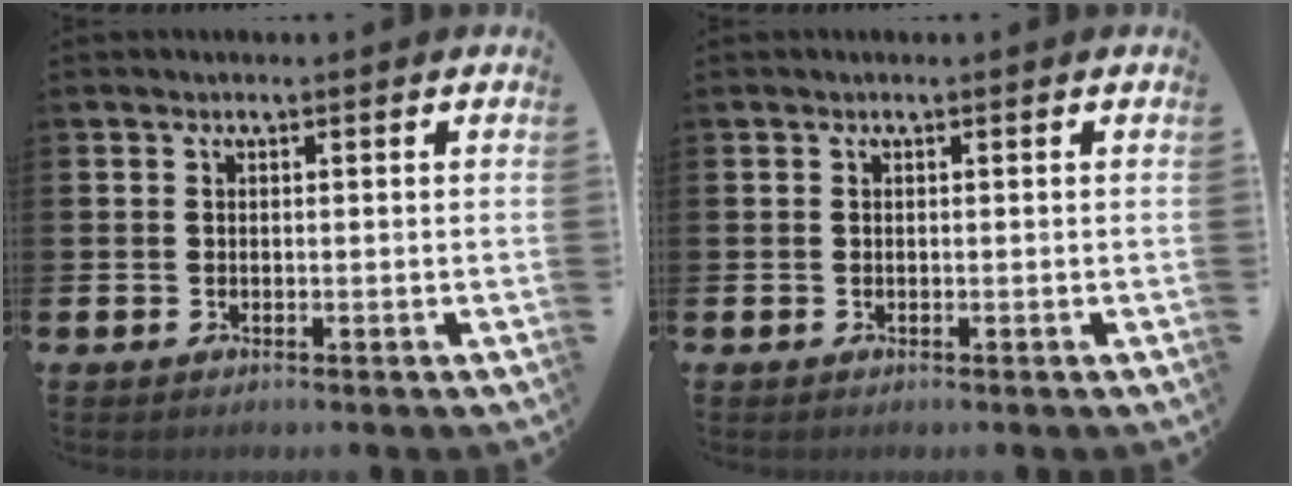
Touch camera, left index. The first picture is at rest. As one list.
[{"total": 0.0}]